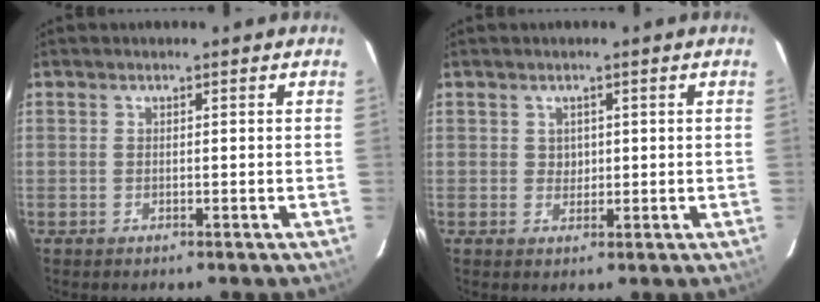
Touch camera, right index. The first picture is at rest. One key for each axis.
{"total": 1.8, "fx": 0.5, "fy": 1.6, "fz": 0.3, "tx": -0.001, "ty": 0.004, "tz": 0.009}